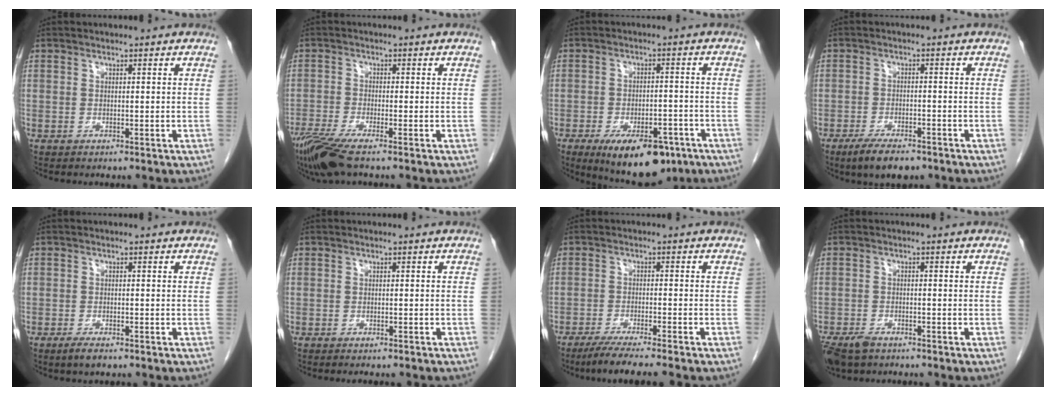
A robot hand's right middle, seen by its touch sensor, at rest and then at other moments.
{"total": 7.2, "force": [-5.2, 0.6, 4.9], "torque": [-0.094, -0.021, -0.099]}
{"total": 12.8, "force": [-8.0, 5.5, 8.3], "torque": [-0.122, -0.006, -0.114]}
{"total": 5.9, "force": [-4.3, 1.9, 3.5], "torque": [-0.065, -0.007, -0.070]}
{"total": 2.2, "force": [-1.6, 0.6, 1.4], "torque": [-0.032, -0.005, -0.025]}
{"total": 3.1, "force": [-2.7, 0.6, 1.3], "torque": [-0.016, -0.004, -0.031]}
{"total": 7.3, "force": [-5.9, -0.6, 4.1], "torque": [-0.055, -0.019, -0.096]}
{"total": 5.9, "force": [-4.3, 2.8, 2.9], "torque": [-0.056, -0.008, -0.073]}